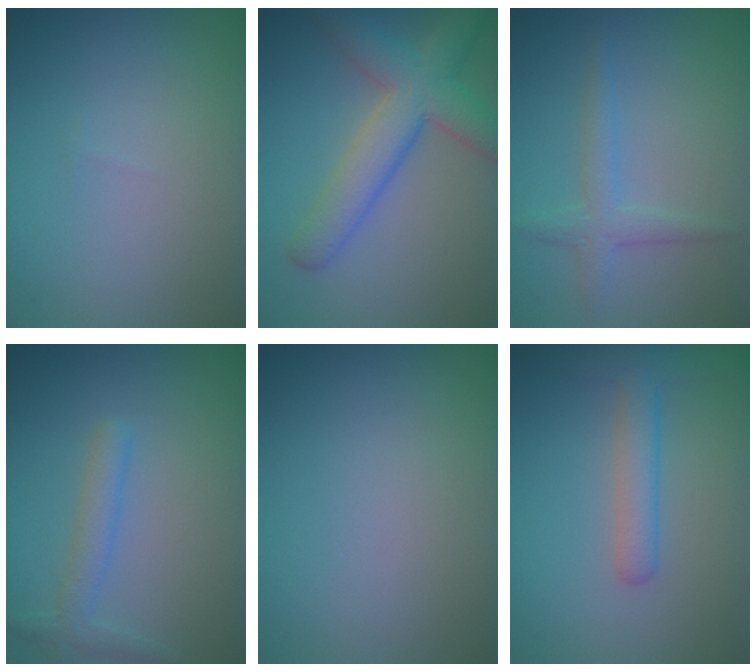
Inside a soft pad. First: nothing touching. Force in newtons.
{"total": 6.1, "press": 6.1, "slide": 0.3}
{"total": 2.1, "press": 2.1, "slide": 0.1}
{"total": 2.2, "press": 2.2, "slide": 0.1}
{"total": 0.0}
{"total": 3.0, "press": 3.0, "slide": 0.0}